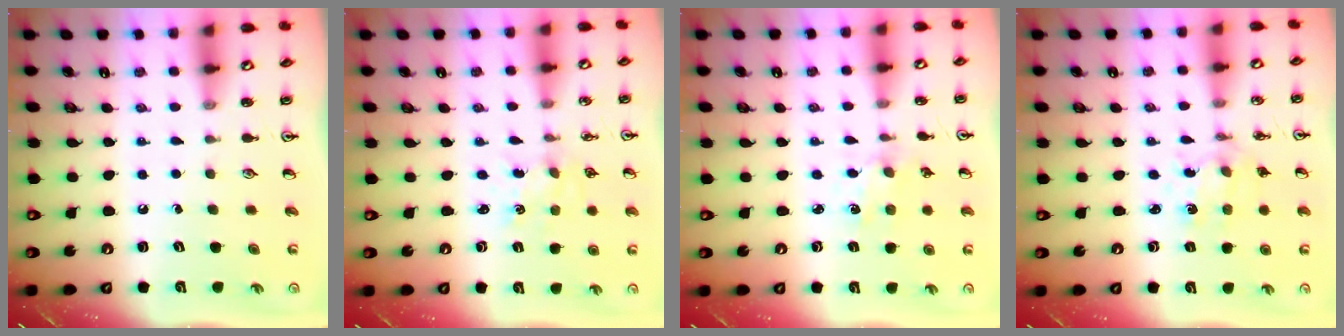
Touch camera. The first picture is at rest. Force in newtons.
{"total": 1.4, "press": 1.4, "slide": 0.2}
{"total": 1.4, "press": 1.4, "slide": 0.2}
{"total": 2.7, "press": 2.7, "slide": 0.3}